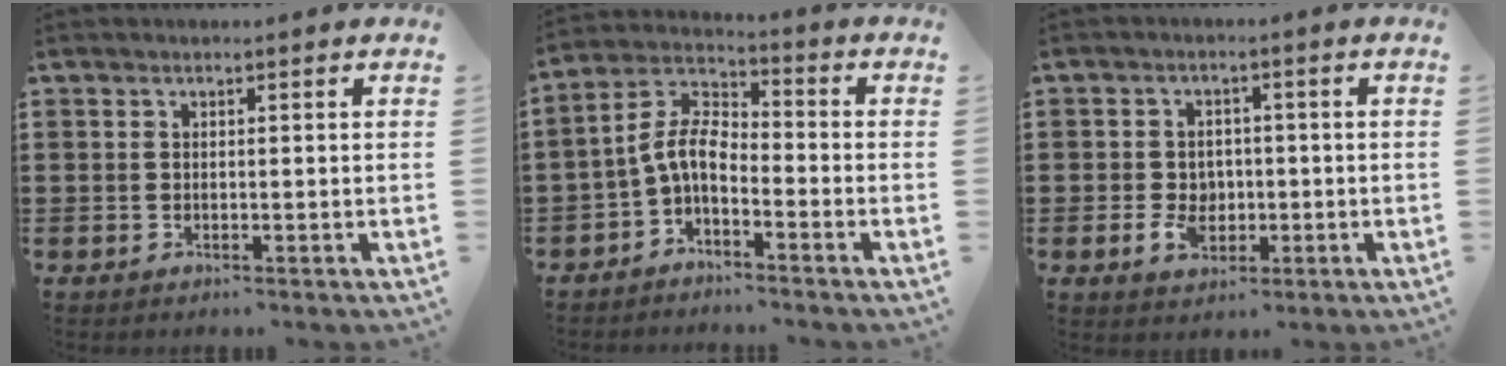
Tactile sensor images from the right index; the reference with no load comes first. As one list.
[{"total": 6.2, "force": [-2.2, 2.9, 5.0], "torque": [-0.131, -0.009, -0.055]}, {"total": 4.6, "force": [-1.1, 3.4, 2.9], "torque": [-0.067, 0.000, -0.021]}]